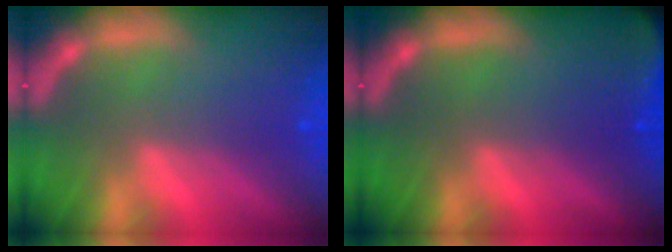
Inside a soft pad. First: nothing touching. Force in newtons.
{"total": 4.4}